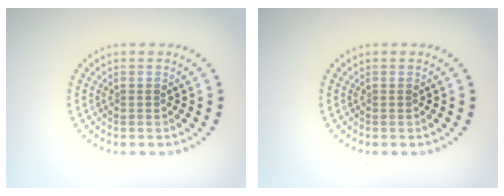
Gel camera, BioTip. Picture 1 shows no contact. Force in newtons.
{"total": 0.0}